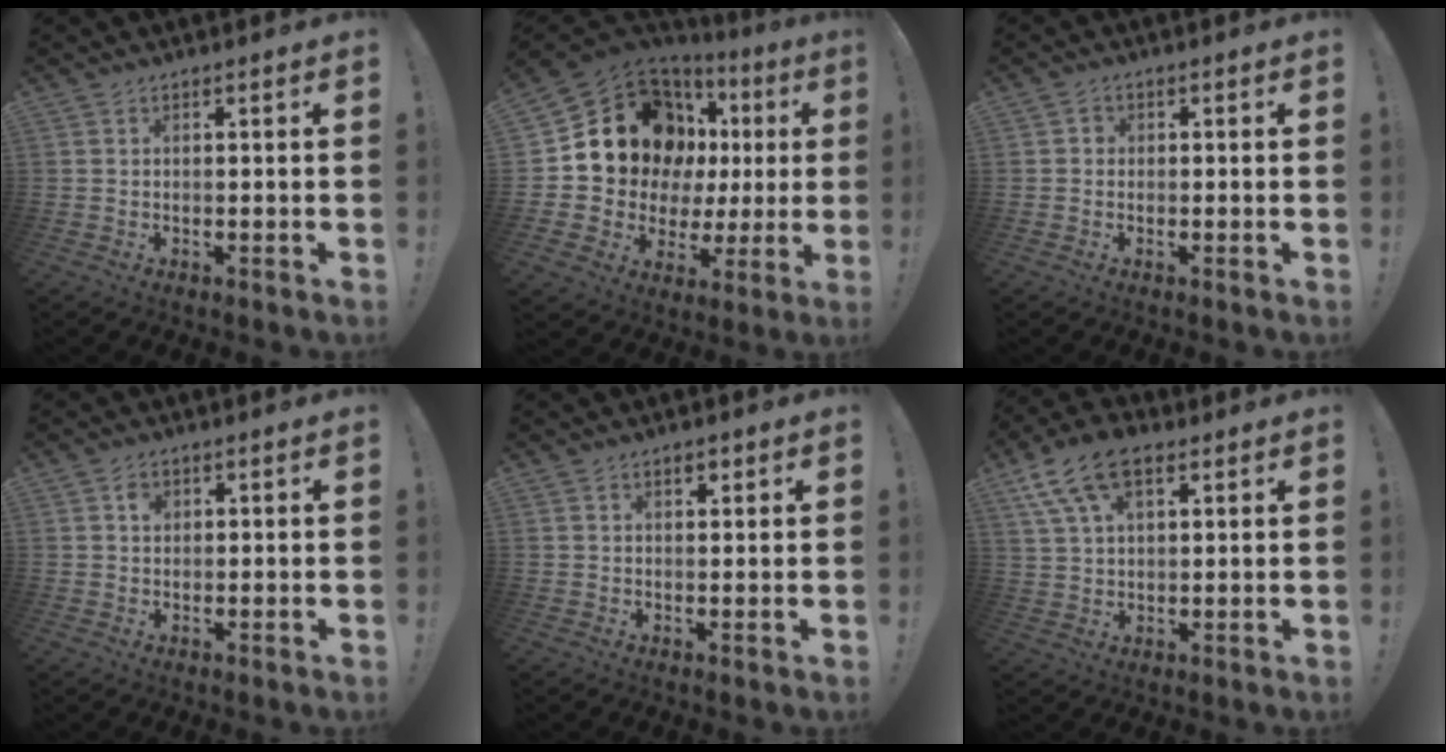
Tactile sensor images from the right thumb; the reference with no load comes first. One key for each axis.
{"total": 17.2, "fx": 7.6, "fy": 12.3, "fz": 9.4, "tx": -0.146, "ty": -0.050, "tz": 0.159}
{"total": 1.6, "fx": -0.1, "fy": 1.5, "fz": 0.5, "tx": -0.007, "ty": 0.005, "tz": -0.004}
{"total": 2.4, "fx": 1.0, "fy": 1.9, "fz": 1.1, "tx": -0.005, "ty": -0.002, "tz": 0.013}
{"total": 2.0, "fx": 1.3, "fy": 1.1, "fz": 1.1, "tx": -0.014, "ty": -0.004, "tz": 0.020}
{"total": 12.3, "fx": 6.5, "fy": 6.6, "fz": 8.1, "tx": -0.144, "ty": -0.021, "tz": 0.122}